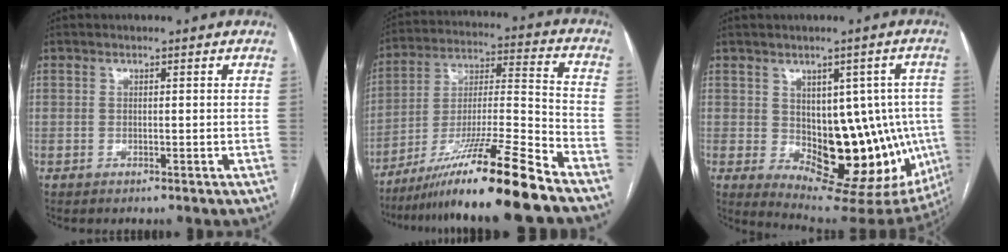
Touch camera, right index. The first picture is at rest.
{"total": 18.3, "force": [-14.1, -2.0, 11.4], "torque": [-0.216, -0.019, -0.250]}
{"total": 17.9, "force": [-2.2, 9.0, 15.3], "torque": [-0.165, 0.013, -0.002]}